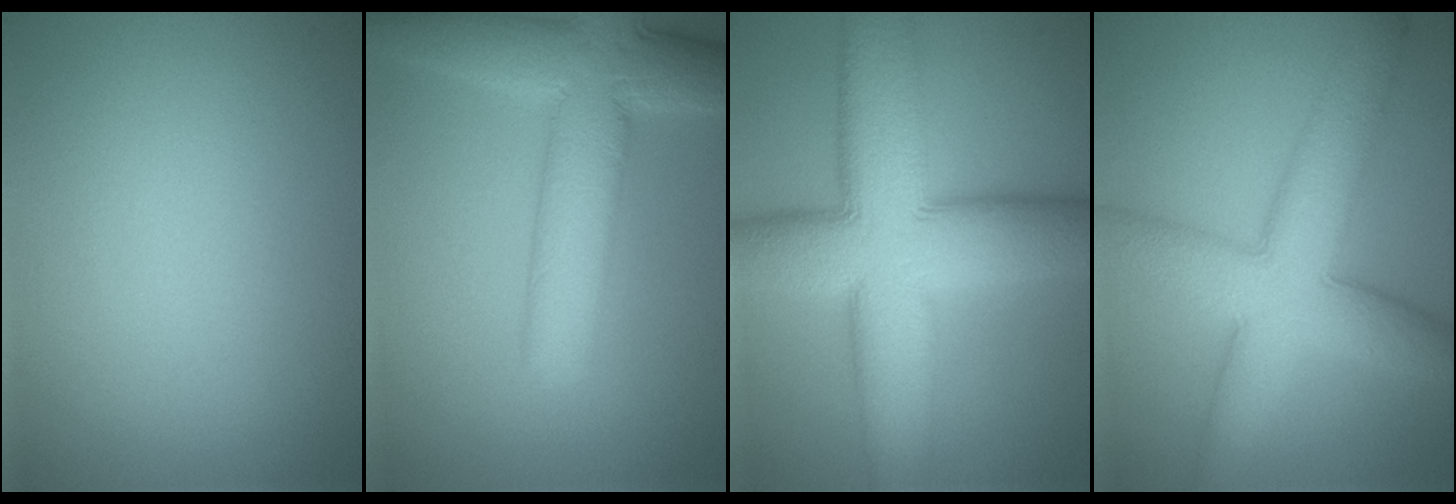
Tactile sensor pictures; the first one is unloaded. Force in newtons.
{"total": 8.2, "press": 8.2, "slide": 0.4}
{"total": 13.4, "press": 13.4, "slide": 0.8}
{"total": 8.8, "press": 8.8, "slide": 0.2}